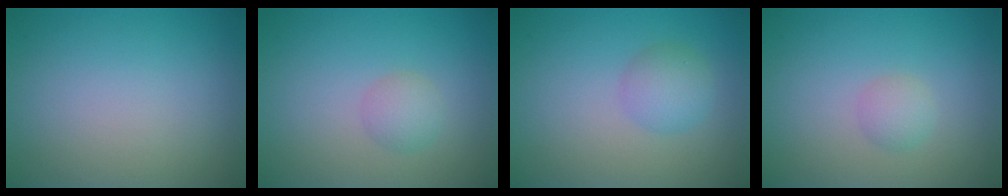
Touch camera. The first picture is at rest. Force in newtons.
{"total": 1.7, "press": 1.7, "slide": 0.0}
{"total": 2.5, "press": 2.5, "slide": 0.1}
{"total": 1.4, "press": 1.4, "slide": 0.1}